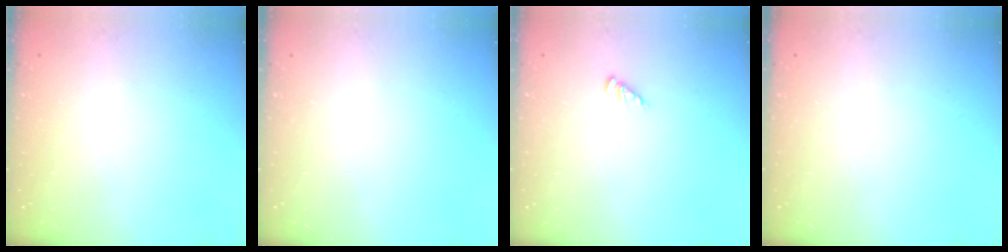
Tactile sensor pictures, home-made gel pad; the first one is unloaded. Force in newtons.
{"total": 0.0}
{"total": 2.0, "press": 2.0, "slide": 0.2}
{"total": 0.0}